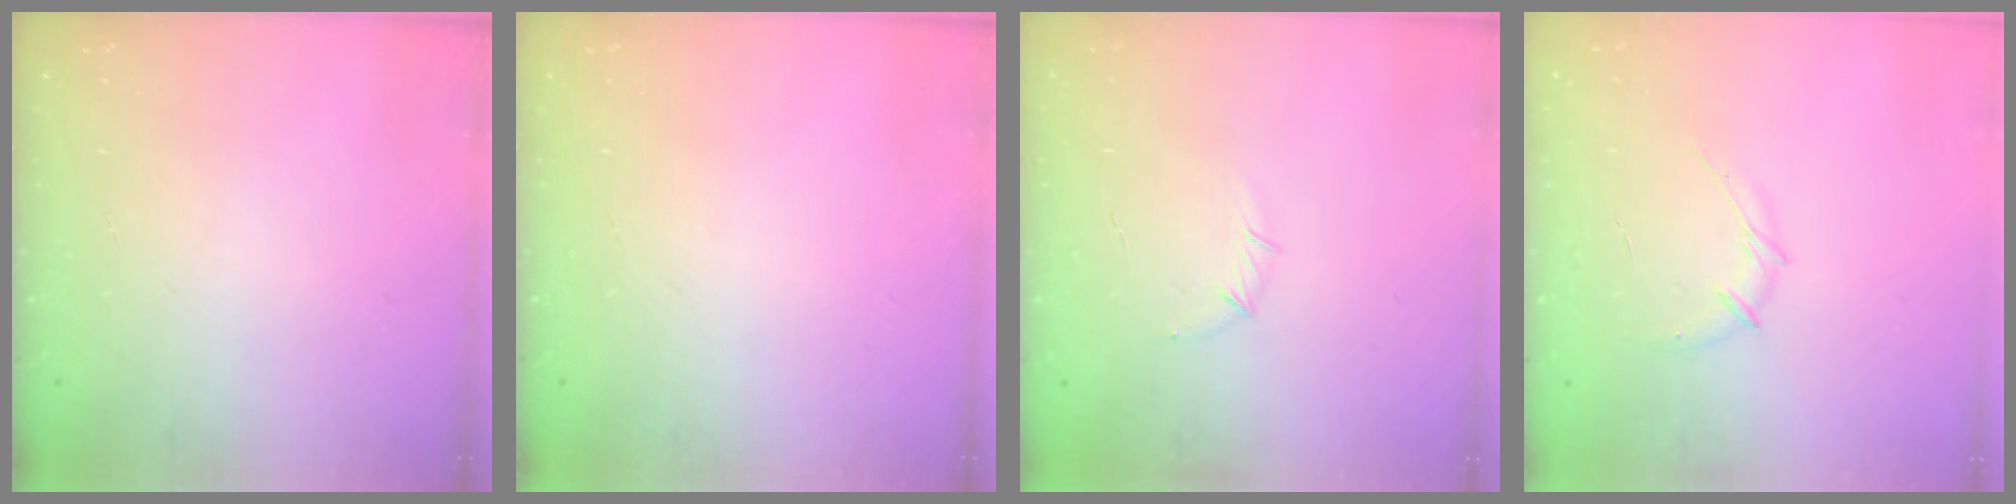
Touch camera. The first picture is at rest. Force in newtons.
{"total": 0.0}
{"total": 4.7, "press": 4.5, "slide": 1.3}
{"total": 6.5, "press": 6.4, "slide": 1.4}